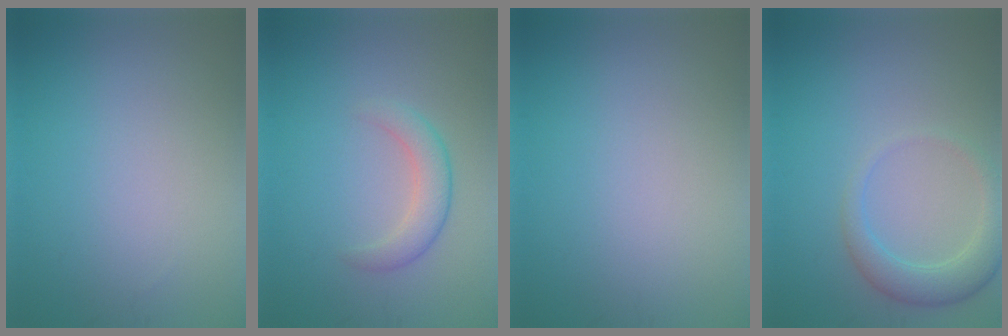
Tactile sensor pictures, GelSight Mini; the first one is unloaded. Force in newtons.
{"total": 2.8, "press": 2.8, "slide": 0.2}
{"total": 0.0}
{"total": 3.2, "press": 3.2, "slide": 0.2}